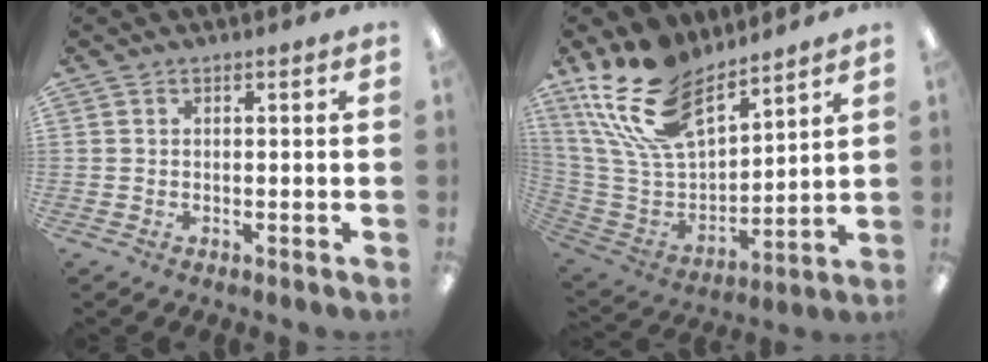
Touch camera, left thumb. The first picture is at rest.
{"total": 21.3, "force": [15.0, 10.1, 11.3], "torque": [-0.251, -0.081, 0.278]}